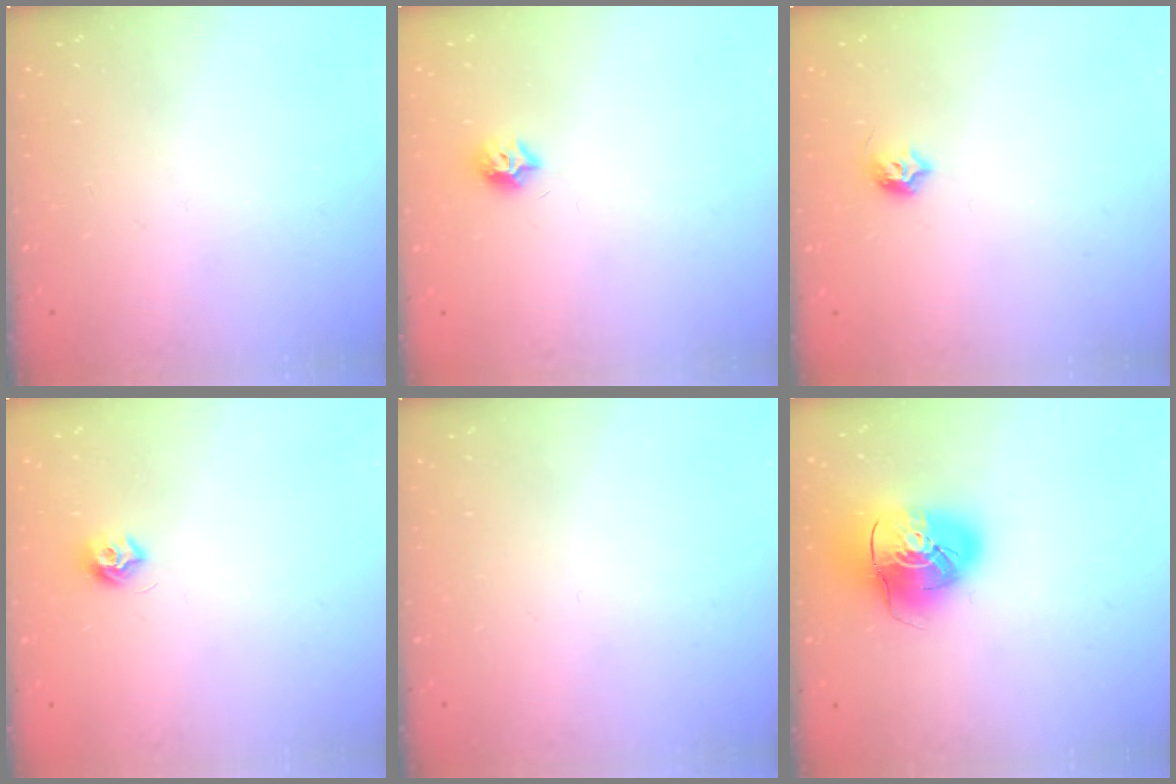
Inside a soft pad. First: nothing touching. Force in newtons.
{"total": 6.9, "press": 6.9, "slide": 0.3}
{"total": 5.7, "press": 5.6, "slide": 1.0}
{"total": 7.6, "press": 7.6, "slide": 0.8}
{"total": 0.0}
{"total": 13.4, "press": 13.3, "slide": 2.0}